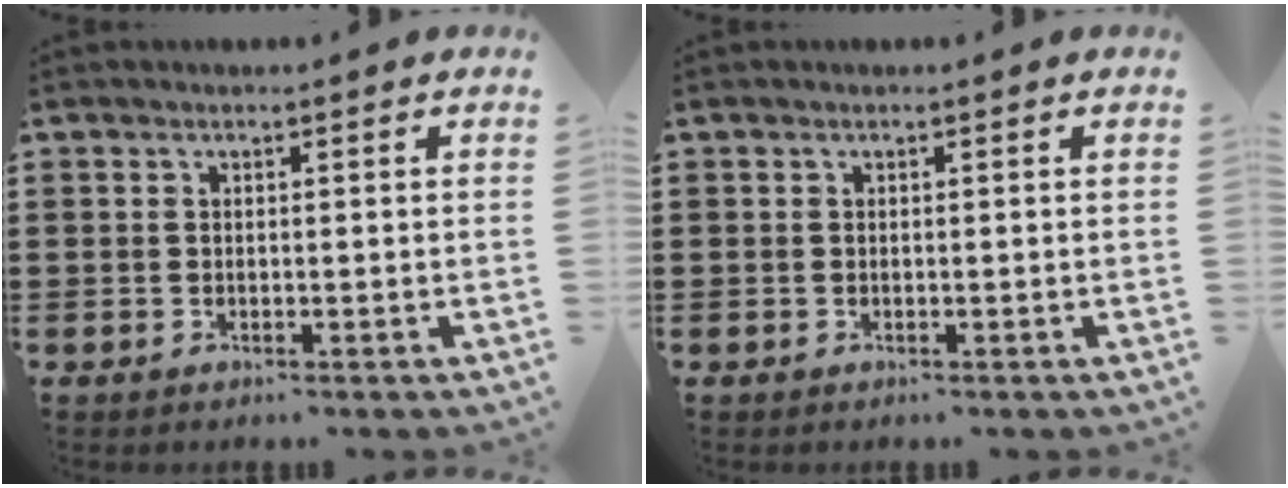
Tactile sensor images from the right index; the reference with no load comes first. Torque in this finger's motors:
{"motor_torque": [0.00, 0.00, 0.00, 0.00]}